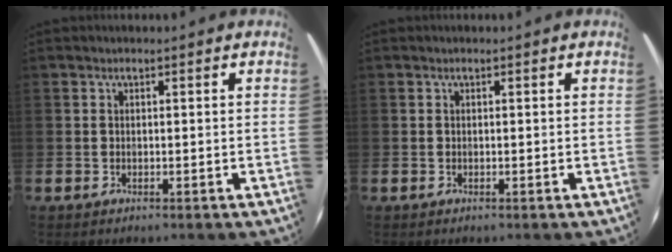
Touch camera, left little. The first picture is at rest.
{"total": 0.0}